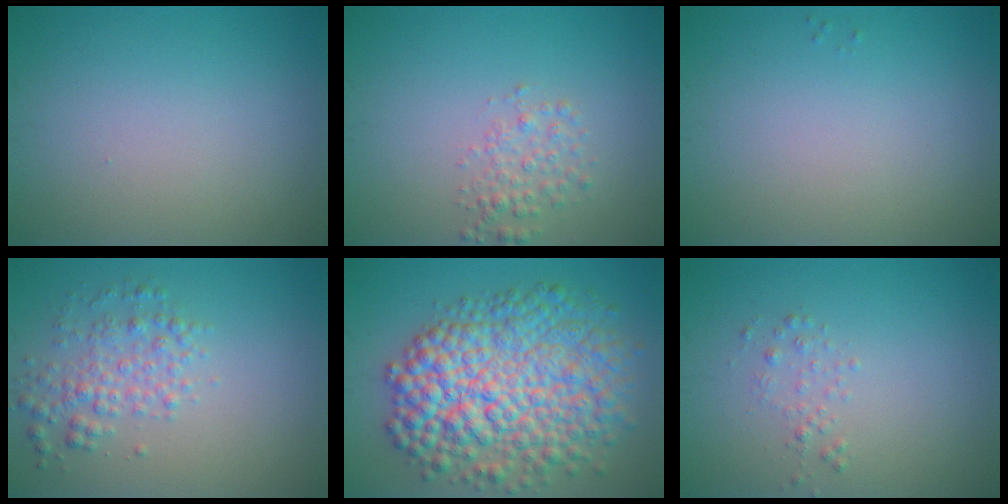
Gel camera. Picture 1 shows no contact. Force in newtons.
{"total": 2.0, "press": 2.0, "slide": 0.1}
{"total": 0.0}
{"total": 3.0, "press": 3.0, "slide": 0.0}
{"total": 11.0, "press": 11.0, "slide": 0.1}
{"total": 1.1, "press": 1.1, "slide": 0.1}